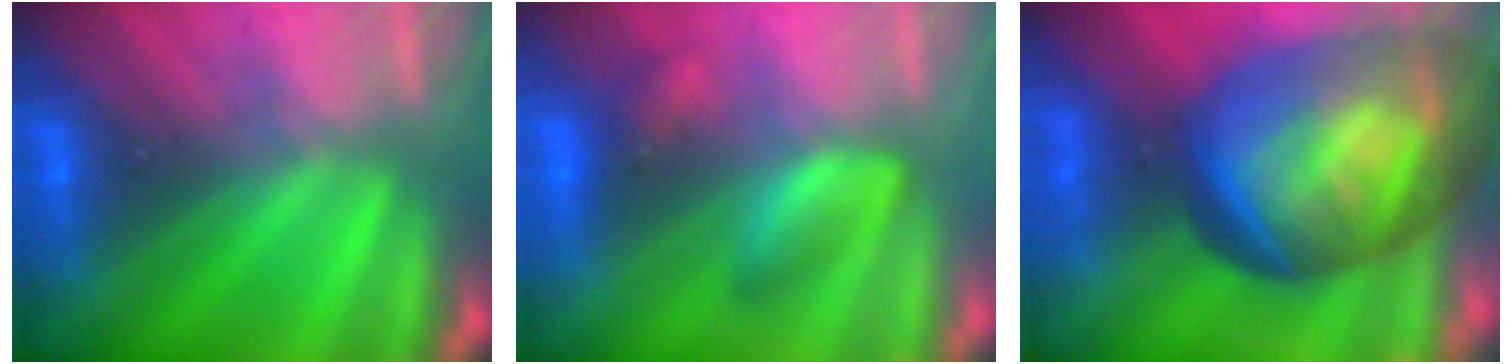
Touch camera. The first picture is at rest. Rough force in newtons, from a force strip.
{"total": 2.5}
{"total": 11.8}